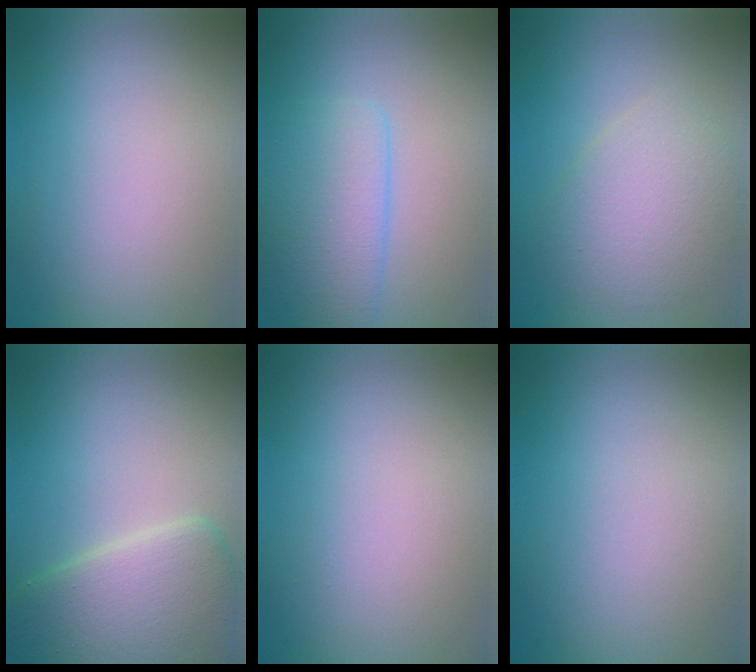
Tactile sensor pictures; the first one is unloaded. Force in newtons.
{"total": 4.5, "press": 4.5, "slide": 0.3}
{"total": 3.7, "press": 3.7, "slide": 0.2}
{"total": 8.1, "press": 8.1, "slide": 0.6}
{"total": 0.0}
{"total": 0.0}